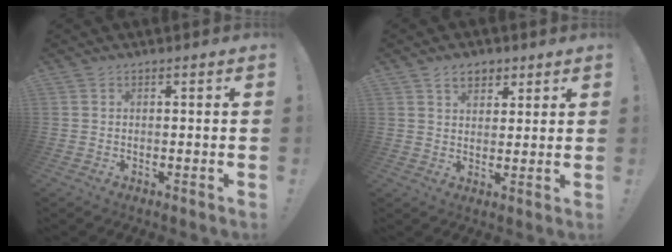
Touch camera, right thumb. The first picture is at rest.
{"total": 5.7, "force": [3.3, 3.8, 2.6], "torque": [-0.041, -0.006, 0.060]}